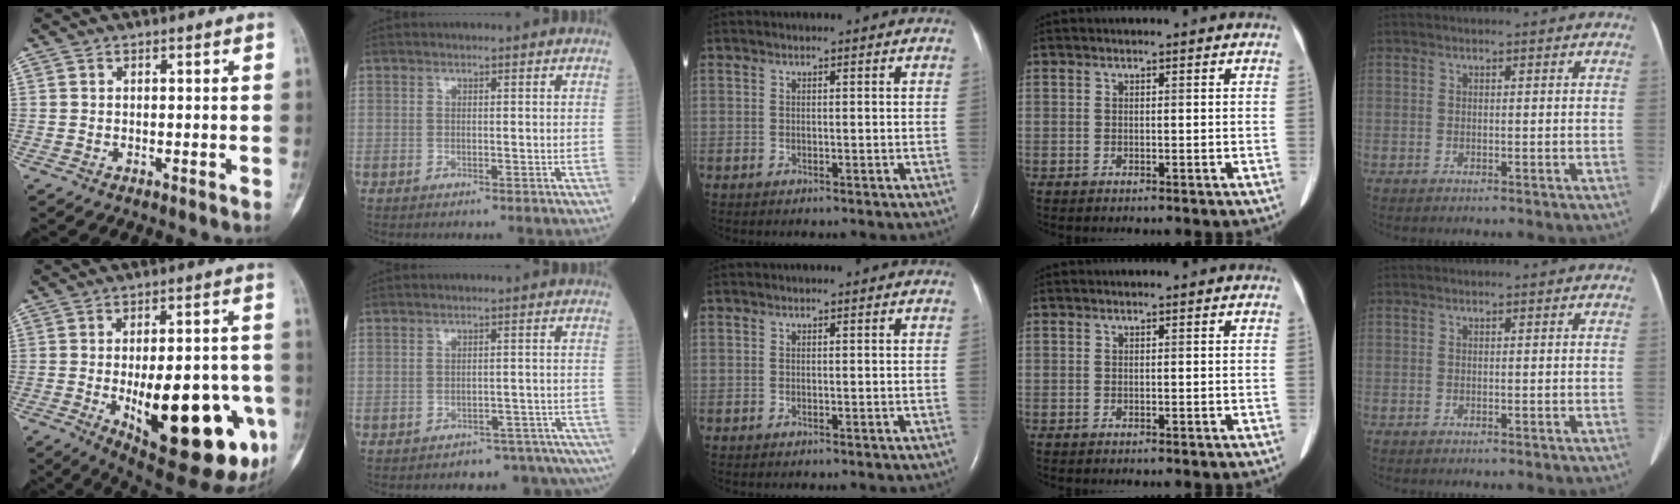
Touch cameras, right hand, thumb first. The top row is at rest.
{"thumb": {"total": 28.6, "force": [-8.1, 11.0, 25.1], "torque": [-0.288, -0.001, -0.088]}, "index": {"total": 12.0, "force": [-11.2, 3.8, 1.5], "torque": [0.000, 0.030, -0.121]}}